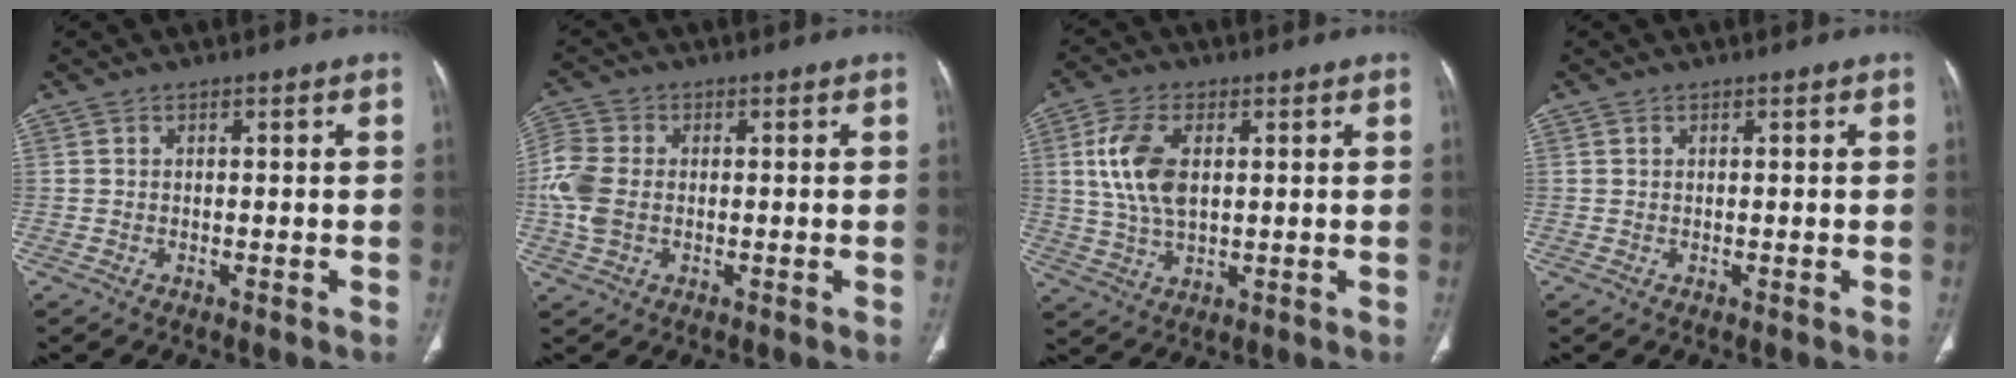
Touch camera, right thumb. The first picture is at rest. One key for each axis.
{"total": 7.3, "fx": -0.6, "fy": 5.2, "fz": 5.0, "tx": -0.131, "ty": 0.010, "tz": -0.017}
{"total": 10.2, "fx": 2.1, "fy": 5.7, "fz": 8.3, "tx": -0.171, "ty": -0.002, "tz": 0.043}
{"total": 0.0}